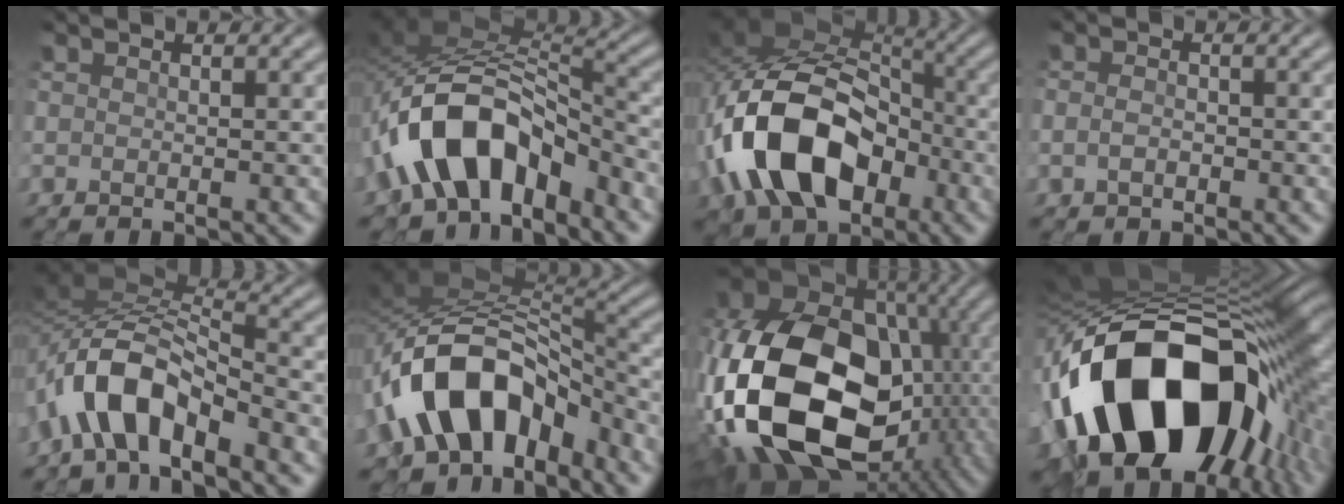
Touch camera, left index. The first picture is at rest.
{"total": 10.4, "force": [-5.8, 5.8, 6.5], "torque": [-0.107, 0.009, -0.107]}
{"total": 13.0, "force": [-4.2, 8.1, 9.3], "torque": [-0.186, 0.006, -0.082]}
{"total": 1.3, "force": [-0.5, 0.9, 0.9], "torque": [-0.015, 0.003, -0.016]}
{"total": 6.9, "force": [-4.4, 2.3, 4.8], "torque": [-0.083, 0.011, -0.090]}
{"total": 11.7, "force": [-5.9, 7.1, 7.2], "torque": [-0.118, 0.021, -0.112]}
{"total": 20.7, "force": [-4.2, 14.6, 14.0], "torque": [-0.325, -0.024, -0.065]}
{"total": 17.5, "force": [-5.5, 11.1, 12.4], "torque": [-0.198, -0.017, -0.087]}